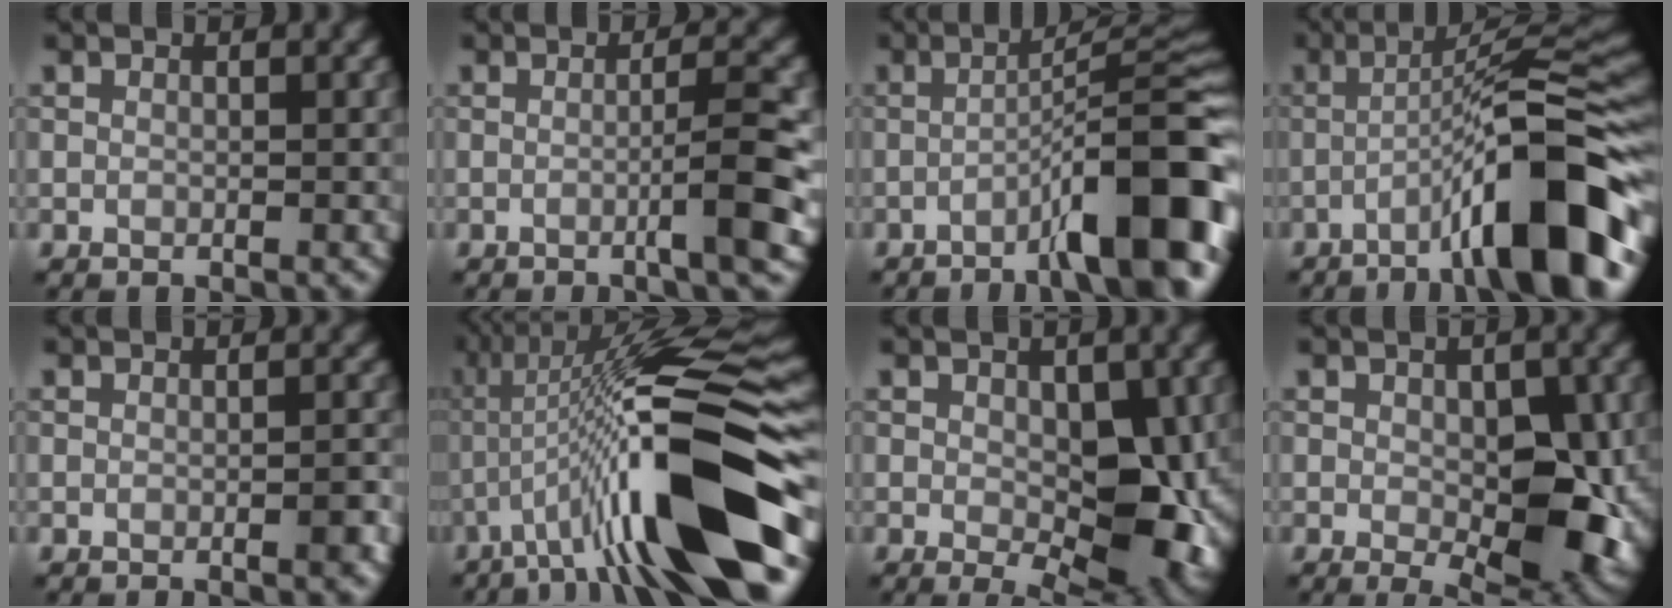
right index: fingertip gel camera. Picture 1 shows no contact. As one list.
[{"total": 4.6, "force": [-1.1, 0.5, 4.5], "torque": [-0.058, 0.012, -0.030]}, {"total": 11.3, "force": [-5.0, 1.9, 10.0], "torque": [-0.131, 0.018, -0.079]}, {"total": 11.9, "force": [-5.2, 1.8, 10.6], "torque": [-0.144, 0.025, -0.085]}, {"total": 1.5, "force": [-0.6, 0.2, 1.3], "torque": [-0.017, 0.002, -0.010]}, {"total": 15.3, "force": [-4.4, 3.0, 14.3], "torque": [-0.235, 0.022, -0.070]}, {"total": 9.0, "force": [-0.4, 4.8, 7.6], "torque": [-0.101, -0.014, 0.005]}, {"total": 8.8, "force": [-0.9, 4.1, 7.7], "torque": [-0.115, -0.017, 0.001]}]